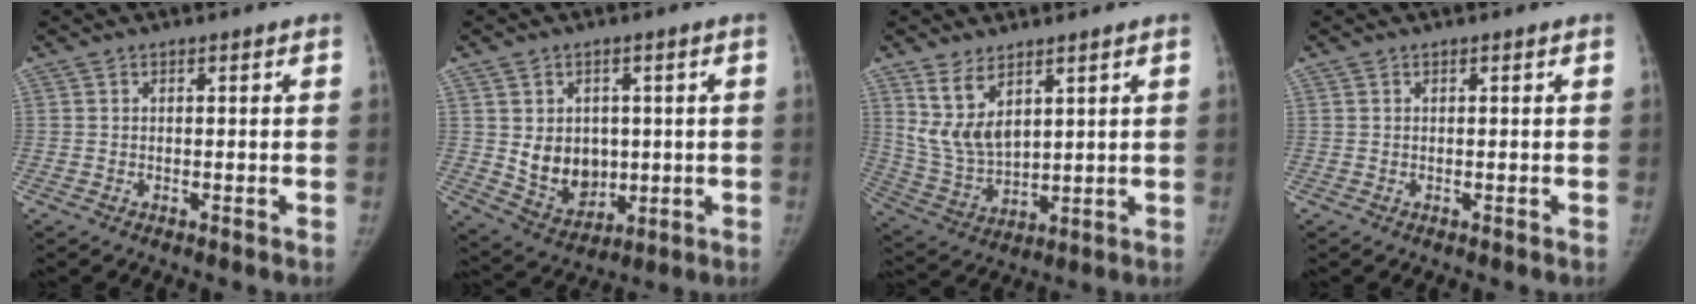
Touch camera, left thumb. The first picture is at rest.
{"total": 9.8, "force": [0.5, 7.8, 6.0], "torque": [-0.057, -0.015, 0.032]}
{"total": 10.0, "force": [5.2, 5.2, 6.8], "torque": [-0.117, -0.024, 0.123]}
{"total": 0.0}